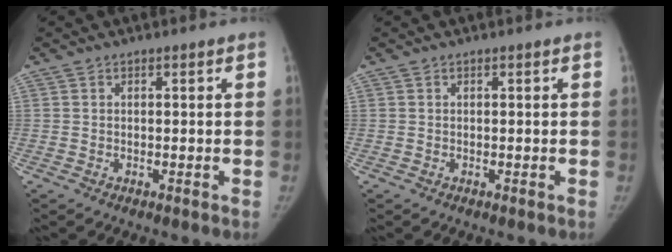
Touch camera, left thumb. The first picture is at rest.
{"total": 0.0}